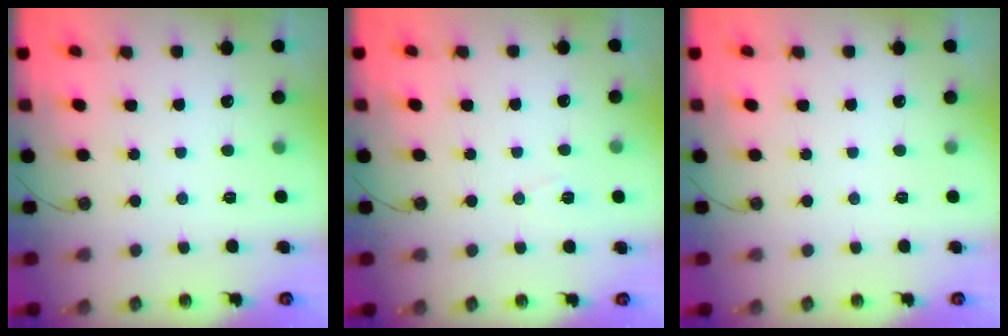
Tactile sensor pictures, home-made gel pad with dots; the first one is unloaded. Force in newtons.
{"total": 6.3, "press": 4.4, "slide": 4.5}
{"total": 0.0}